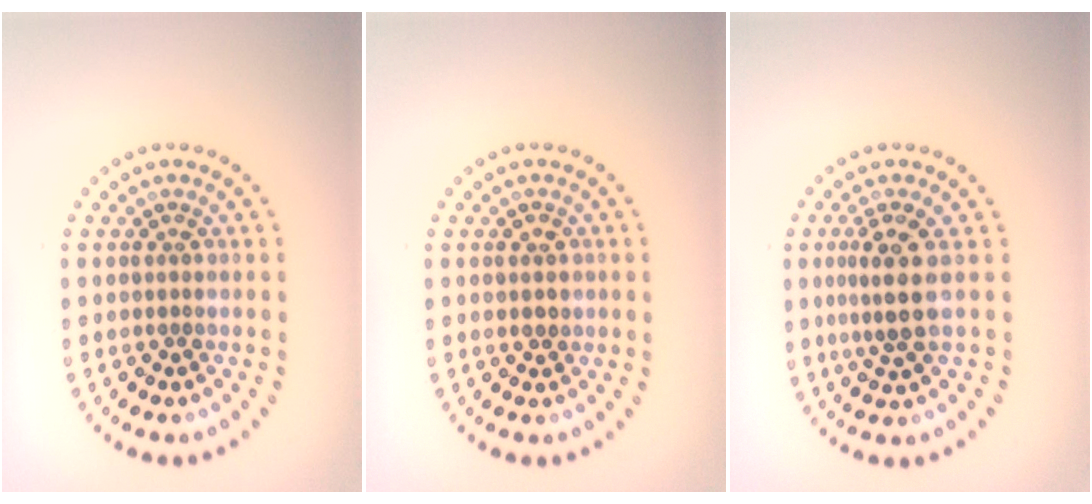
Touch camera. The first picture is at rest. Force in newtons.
{"total": 1.4, "press": 1.3, "slide": 0.4}
{"total": 3.2, "press": 2.8, "slide": 1.4}